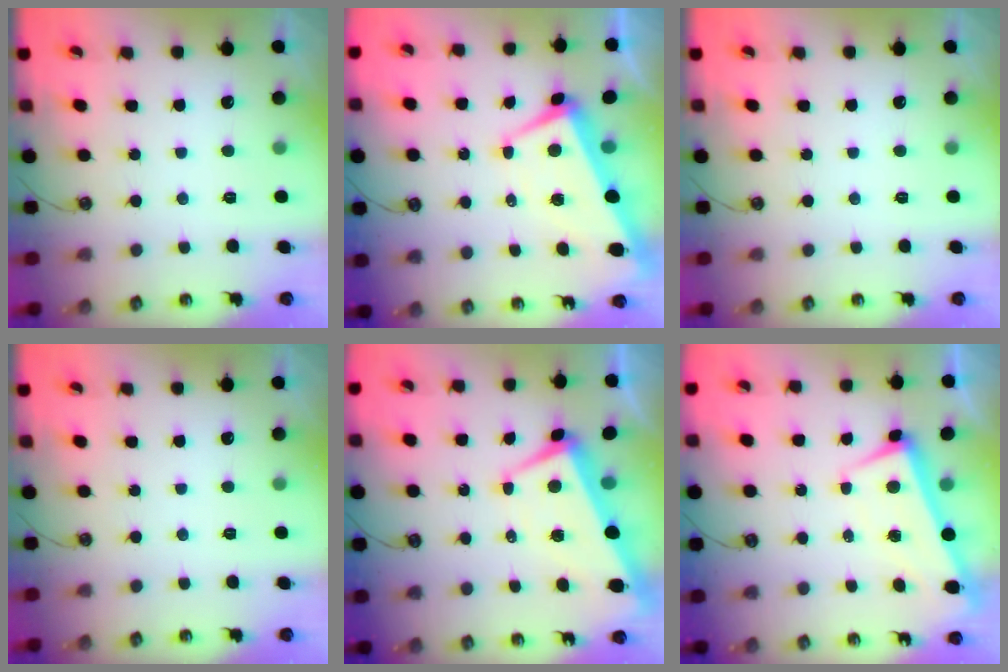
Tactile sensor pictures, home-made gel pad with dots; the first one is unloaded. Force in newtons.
{"total": 2.0, "press": 1.6, "slide": 1.2}
{"total": 0.0}
{"total": 0.0}
{"total": 2.0, "press": 1.6, "slide": 1.2}
{"total": 1.6, "press": 0.6, "slide": 1.4}